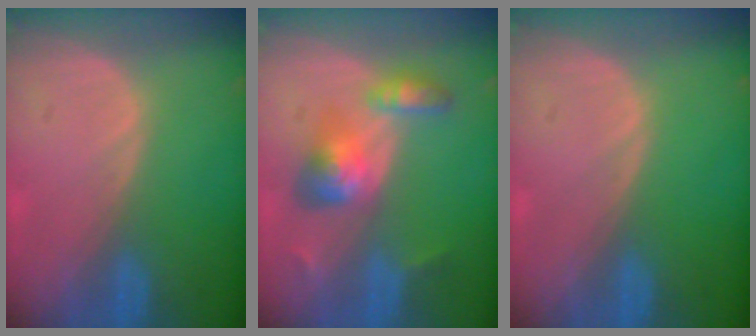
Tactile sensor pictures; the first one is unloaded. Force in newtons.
{"total": 6.2, "press": 5.9, "slide": 1.8}
{"total": 0.0}